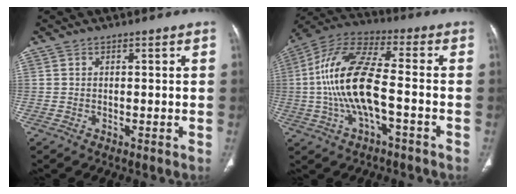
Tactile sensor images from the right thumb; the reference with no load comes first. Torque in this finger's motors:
{"motor_torque": [2.02, 2.99, 2.14, -0.21, 0.76]}